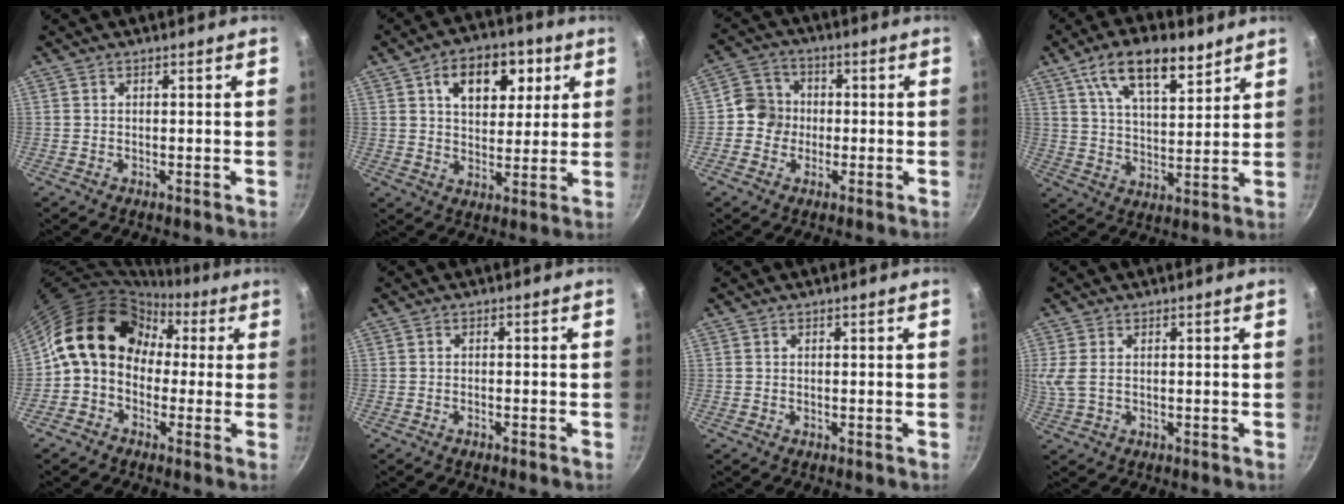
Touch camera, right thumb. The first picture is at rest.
{"total": 12.9, "force": [4.8, 8.2, 8.7], "torque": [-0.084, -0.007, 0.068]}
{"total": 6.4, "force": [-0.9, 6.1, 2.0], "torque": [-0.001, 0.019, -0.034]}
{"total": 14.0, "force": [8.4, 5.9, 9.5], "torque": [-0.136, -0.032, 0.144]}
{"total": 14.3, "force": [1.2, 11.6, 8.3], "torque": [-0.106, 0.045, -0.006]}
{"total": 0.8, "force": [-0.7, 0.1, 0.5], "torque": [-0.016, 0.006, -0.011]}
{"total": 0.0}
{"total": 4.2, "force": [0.6, 2.4, 3.4], "torque": [-0.077, 0.000, 0.015]}